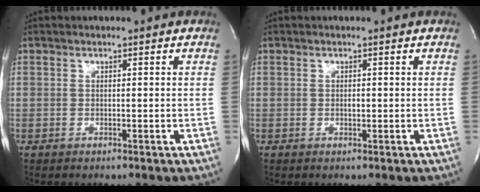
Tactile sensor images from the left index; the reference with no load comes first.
{"total": 0.7, "force": [0.3, 0.2, 0.5], "torque": [-0.011, -0.001, 0.006]}